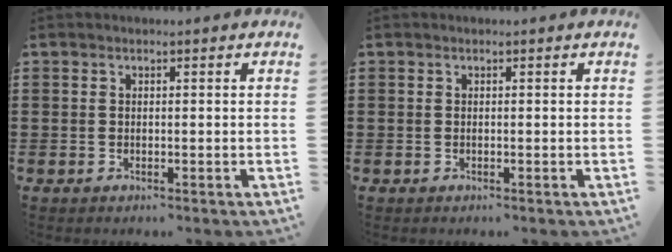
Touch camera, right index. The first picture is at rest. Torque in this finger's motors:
{"motor_torque": [2.14, 0.00, 0.07, 0.01]}